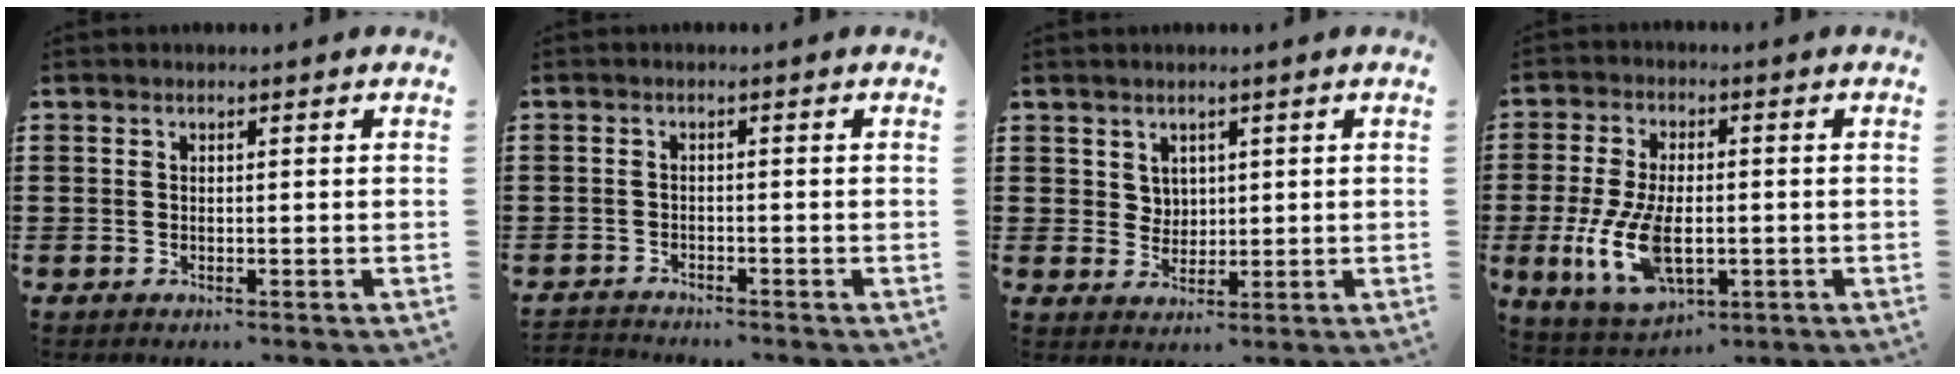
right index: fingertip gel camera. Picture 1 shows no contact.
{"total": 1.6, "force": [-1.6, 0.1, -0.2], "torque": [-0.002, 0.002, -0.035]}
{"total": 2.8, "force": [1.7, 2.2, 0.5], "torque": [-0.019, 0.009, 0.032]}
{"total": 10.0, "force": [-2.1, 5.1, 8.3], "torque": [-0.200, -0.014, -0.041]}